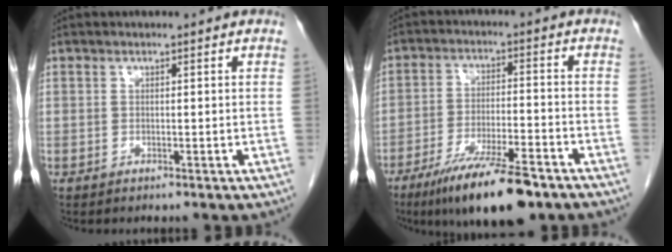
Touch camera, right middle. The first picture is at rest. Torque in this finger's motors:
{"motor_torque": [1.31, -0.83, 0.50, 0.13]}